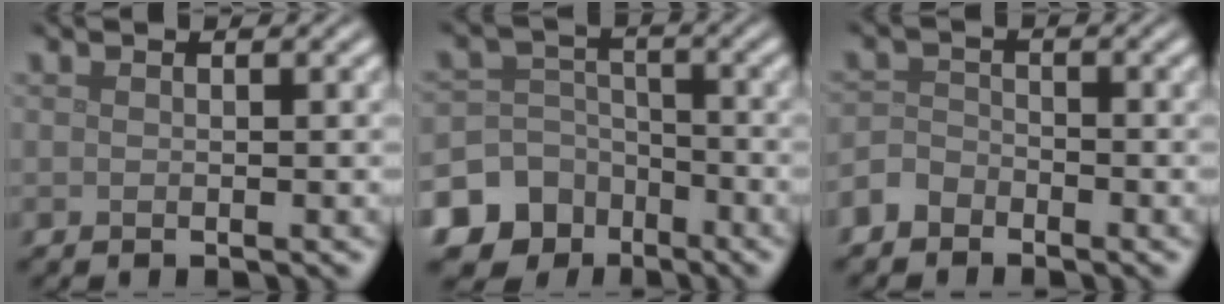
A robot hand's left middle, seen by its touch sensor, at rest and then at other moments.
{"total": 10.3, "force": [-6.1, 8.2, 1.5], "torque": [-0.036, -0.023, -0.120]}
{"total": 2.2, "force": [-1.7, 1.3, 0.4], "torque": [-0.007, 0.007, -0.042]}